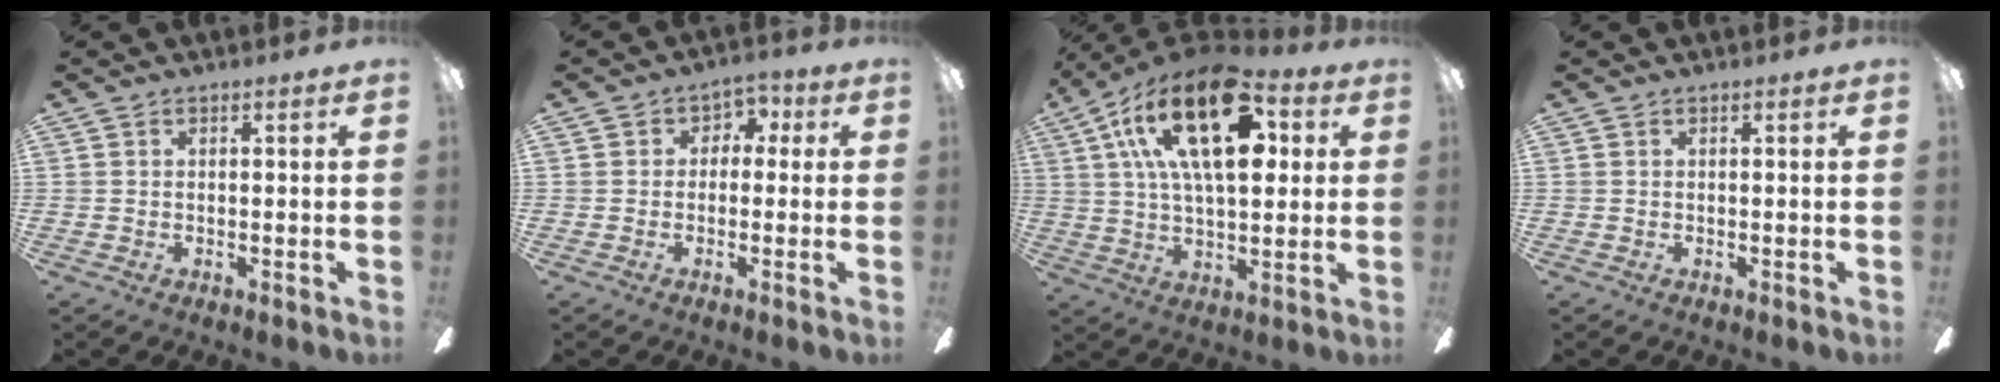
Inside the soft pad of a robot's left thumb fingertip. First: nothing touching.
{"total": 3.9, "force": [-1.1, 3.5, 1.4], "torque": [-0.020, 0.020, -0.022]}
{"total": 24.2, "force": [9.8, 11.1, 19.2], "torque": [-0.344, -0.021, 0.152]}
{"total": 0.0}